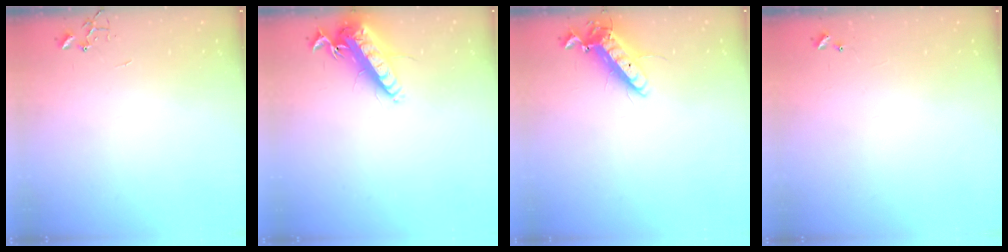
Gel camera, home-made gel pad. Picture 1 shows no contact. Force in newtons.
{"total": 14.6, "press": 14.4, "slide": 2.8}
{"total": 12.9, "press": 12.7, "slide": 2.1}
{"total": 4.1, "press": 4.1, "slide": 0.5}